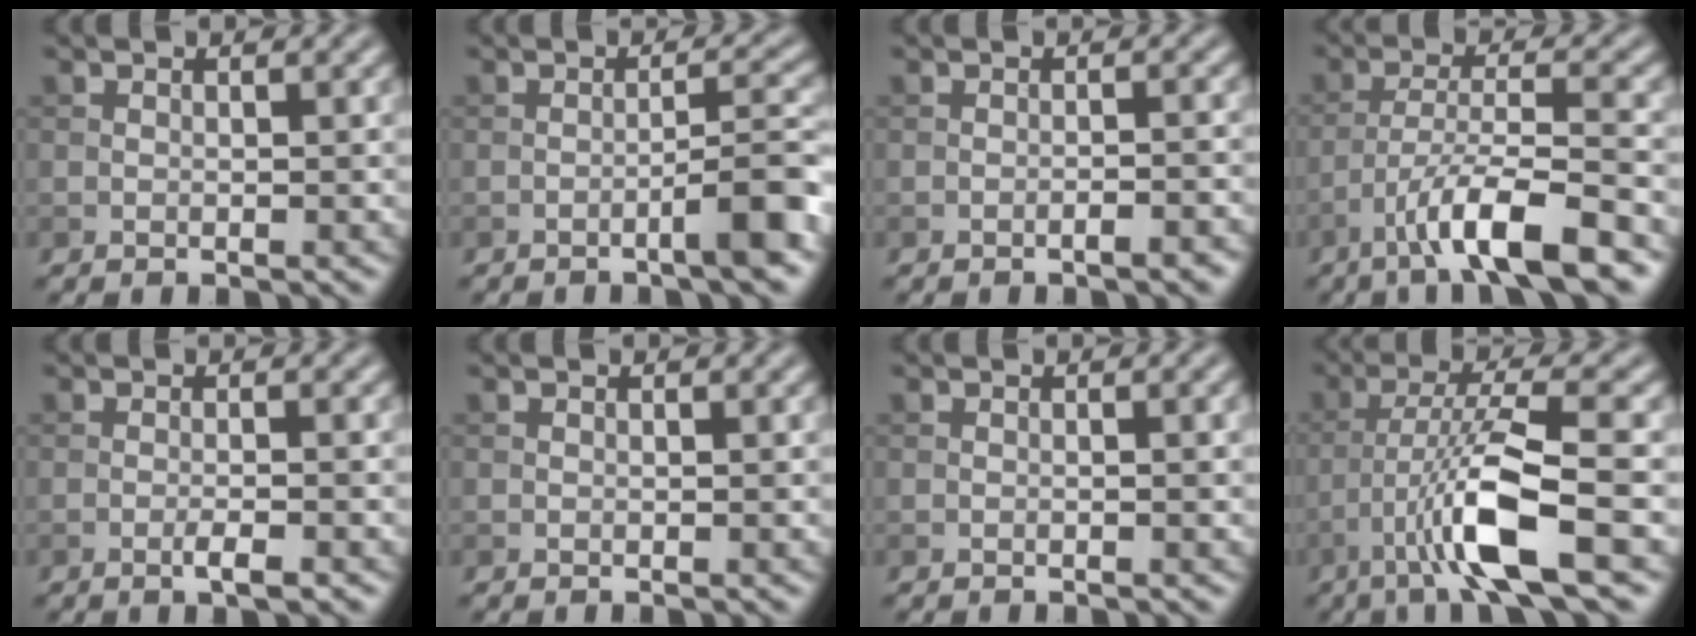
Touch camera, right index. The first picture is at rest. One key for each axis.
{"total": 4.2, "fx": -2.1, "fy": 0.5, "fz": 3.6, "tx": -0.048, "ty": 0.017, "tz": -0.040}
{"total": 1.9, "fx": -1.1, "fy": 0.4, "fz": 1.5, "tx": -0.019, "ty": 0.006, "tz": -0.018}
{"total": 8.1, "fx": -5.0, "fy": 1.5, "fz": 6.2, "tx": -0.103, "ty": 0.007, "tz": -0.088}
{"total": 1.9, "fx": -0.8, "fy": 0.3, "fz": 1.6, "tx": -0.025, "ty": 0.003, "tz": -0.017}
{"total": 0.0}
{"total": 1.1, "fx": -0.1, "fy": 0.2, "fz": 1.1, "tx": -0.013, "ty": 0.000, "tz": -0.003}
{"total": 7.7, "fx": -3.4, "fy": 0.9, "fz": 6.8, "tx": -0.130, "ty": 0.010, "tz": -0.067}